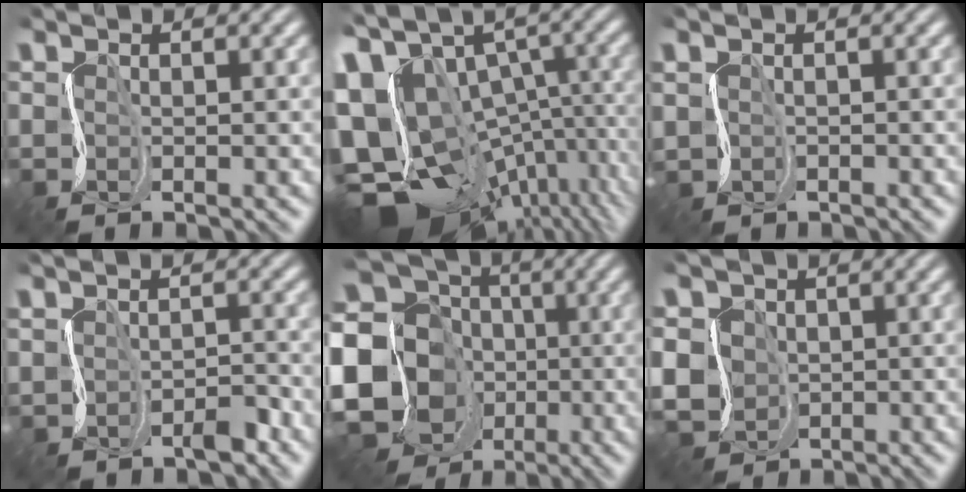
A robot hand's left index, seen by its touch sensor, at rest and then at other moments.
{"total": 18.6, "force": [-6.1, 11.8, 13.0], "torque": [-0.215, -0.005, -0.043]}
{"total": 0.8, "force": [-0.3, 0.6, 0.4], "torque": [-0.011, -0.005, -0.005]}
{"total": 2.4, "force": [-1.3, 1.1, 1.7], "torque": [-0.027, -0.004, -0.022]}
{"total": 21.2, "force": [-5.1, 18.6, 8.9], "torque": [-0.218, 0.003, -0.136]}
{"total": 6.1, "force": [-0.9, 5.4, 2.6], "torque": [-0.059, 0.003, -0.048]}